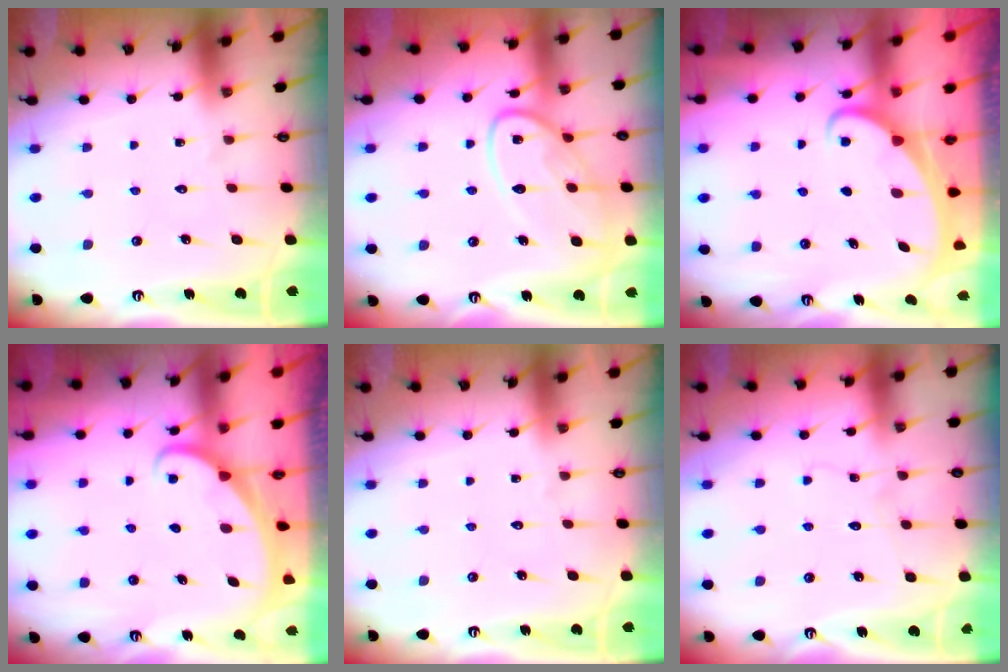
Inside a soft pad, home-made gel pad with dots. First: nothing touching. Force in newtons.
{"total": 13.9, "press": 13.8, "slide": 1.4}
{"total": 2.0, "press": 2.0, "slide": 0.3}
{"total": 1.8, "press": 1.8, "slide": 0.1}
{"total": 0.0}
{"total": 3.9, "press": 3.9, "slide": 0.4}